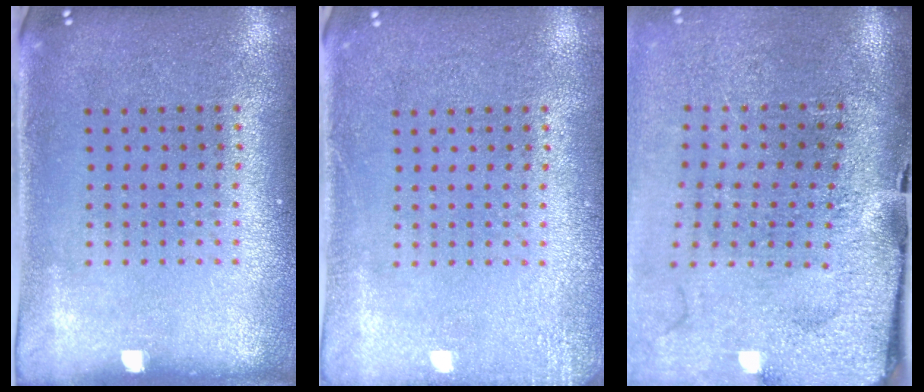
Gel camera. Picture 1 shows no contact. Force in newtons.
{"total": 1.7, "press": 1.7, "slide": 0.3}
{"total": 4.3, "press": 3.4, "slide": 2.6}